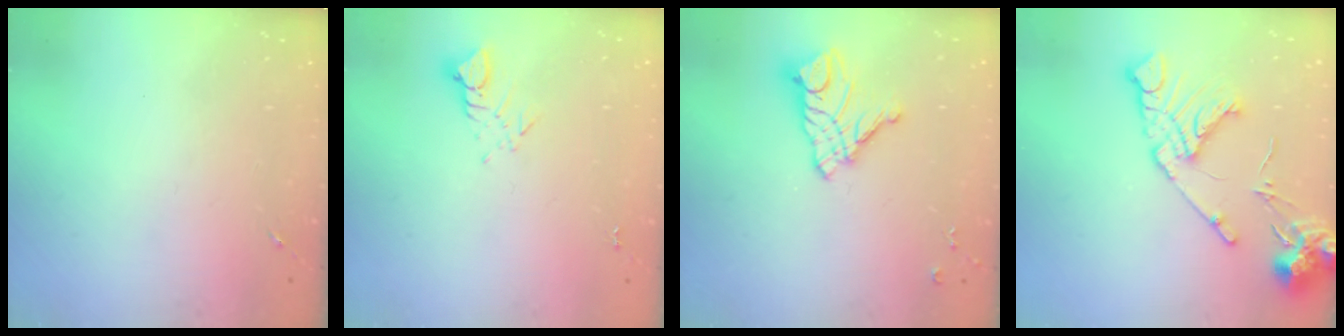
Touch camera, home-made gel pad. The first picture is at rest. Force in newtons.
{"total": 3.1, "press": 3.1, "slide": 0.2}
{"total": 13.4, "press": 13.3, "slide": 1.2}
{"total": 15.5, "press": 15.4, "slide": 2.0}